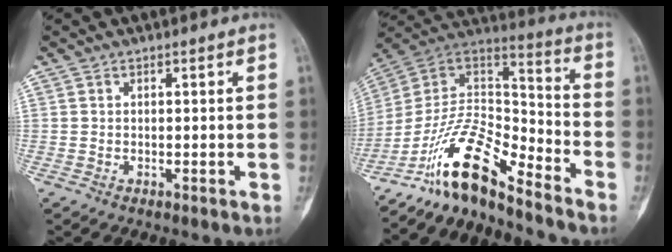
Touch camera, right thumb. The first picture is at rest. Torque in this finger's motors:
{"motor_torque": [0.10, 0.34, 1.36, -1.42, 0.15]}